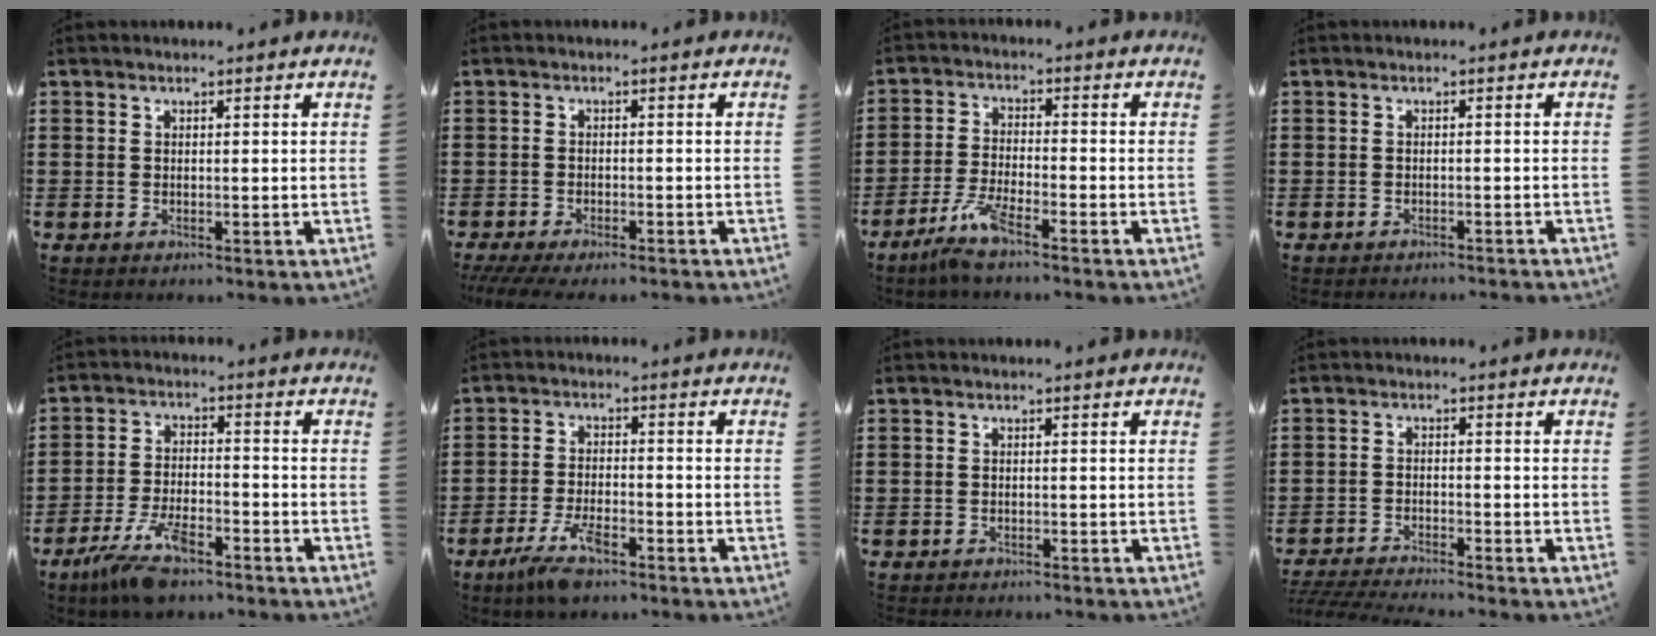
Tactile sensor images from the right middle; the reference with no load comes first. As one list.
[{"total": 2.5, "force": [-2.3, 0.2, 0.9], "torque": [-0.026, -0.002, -0.049]}, {"total": 5.3, "force": [-3.9, 0.5, 3.5], "torque": [-0.077, -0.007, -0.074]}, {"total": 0.9, "force": [-0.9, -0.1, 0.1], "torque": [-0.005, 0.000, -0.019]}, {"total": 8.1, "force": [-5.5, 2.6, 5.4], "torque": [-0.115, -0.002, -0.104]}, {"total": 6.2, "force": [-4.1, 1.8, 4.3], "torque": [-0.095, -0.004, -0.077]}, {"total": 0.8, "force": [-0.8, 0.0, 0.0], "torque": [-0.003, 0.000, -0.017]}, {"total": 3.4, "force": [-3.3, -0.1, 0.6], "torque": [-0.027, -0.009, -0.074]}]